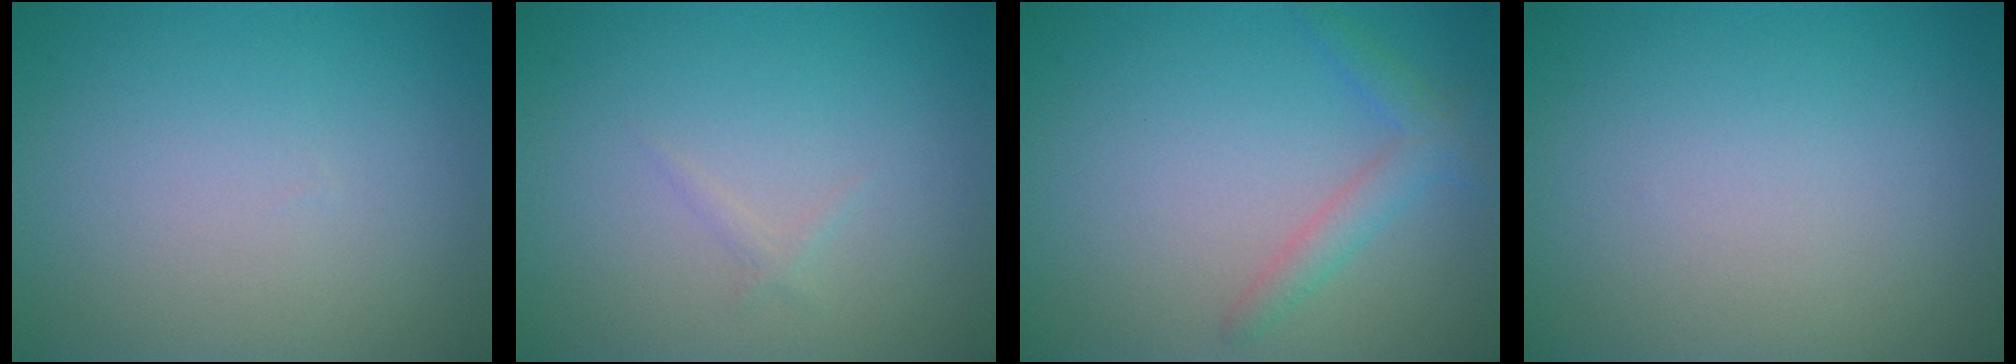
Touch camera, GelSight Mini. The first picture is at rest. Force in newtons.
{"total": 0.5, "press": 0.5, "slide": 0.0}
{"total": 2.2, "press": 2.2, "slide": 0.0}
{"total": 0.0}